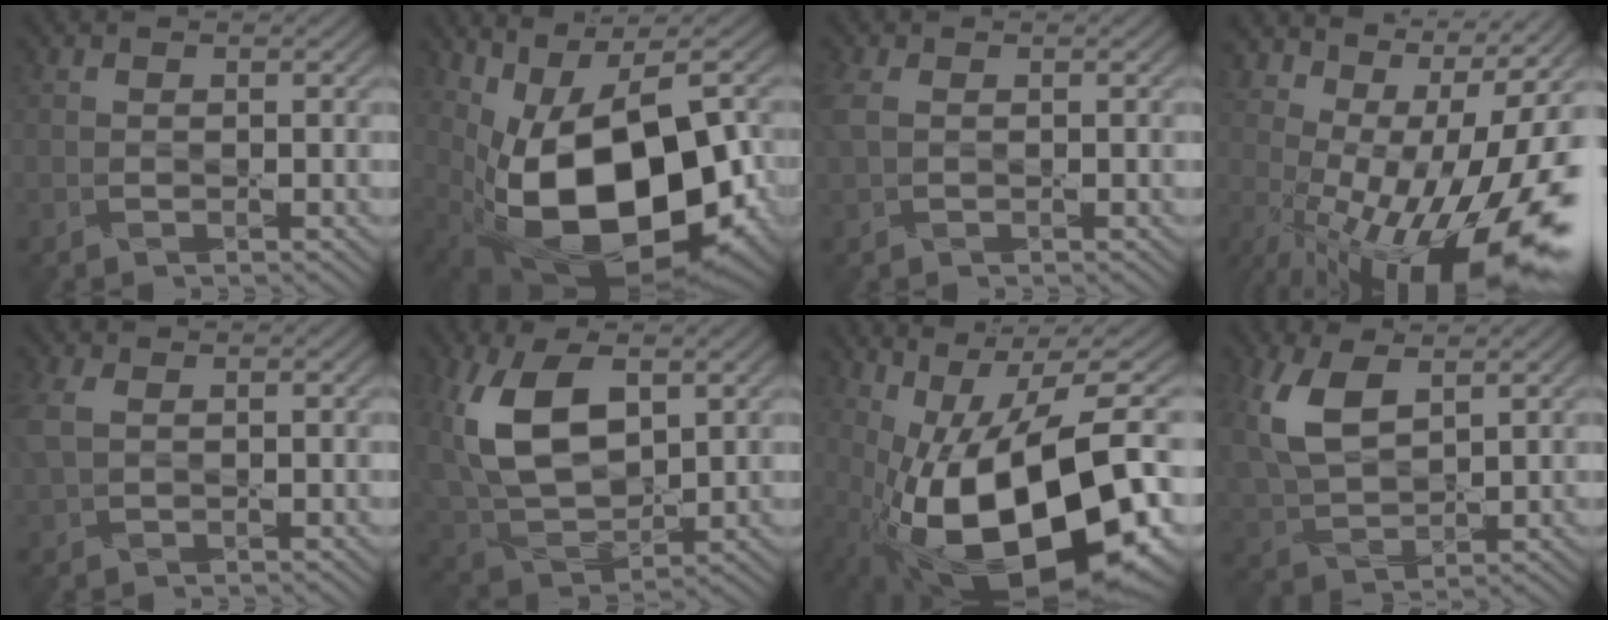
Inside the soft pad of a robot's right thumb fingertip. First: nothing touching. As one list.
[{"total": 18.3, "force": [-2.0, 9.9, 15.2], "torque": [-0.247, -0.028, -0.017]}, {"total": 2.5, "force": [0.5, 1.5, 2.0], "torque": [-0.066, 0.010, 0.008]}, {"total": 19.0, "force": [-0.8, 8.1, 17.1], "torque": [-0.236, 0.025, -0.017]}, {"total": 3.2, "force": [0.6, 1.9, 2.5], "torque": [-0.082, 0.011, 0.010]}, {"total": 13.6, "force": [3.7, 7.8, 10.5], "torque": [-0.247, 0.005, 0.074]}, {"total": 19.5, "force": [-4.8, 8.0, 17.1], "torque": [-0.283, -0.010, -0.075]}, {"total": 9.4, "force": [3.4, 4.9, 7.3], "torque": [-0.194, 0.013, 0.067]}]